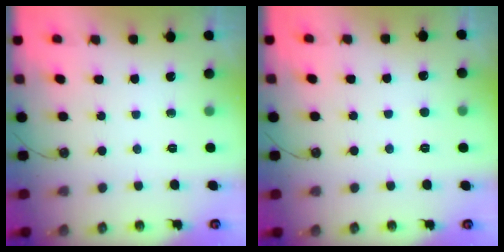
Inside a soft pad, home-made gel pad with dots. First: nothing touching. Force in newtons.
{"total": 2.8, "press": 2.7, "slide": 0.3}